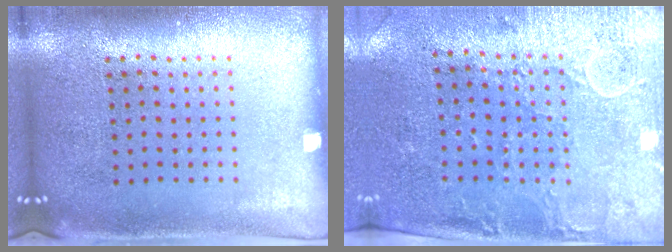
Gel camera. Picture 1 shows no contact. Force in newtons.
{"total": 3.0, "press": 2.4, "slide": 1.7}